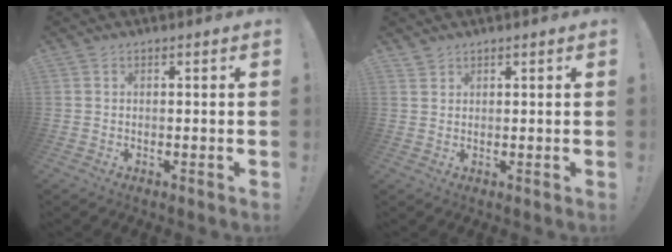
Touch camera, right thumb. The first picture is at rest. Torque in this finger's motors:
{"motor_torque": [-0.06, 0.10, 0.14, -0.03, -0.09]}